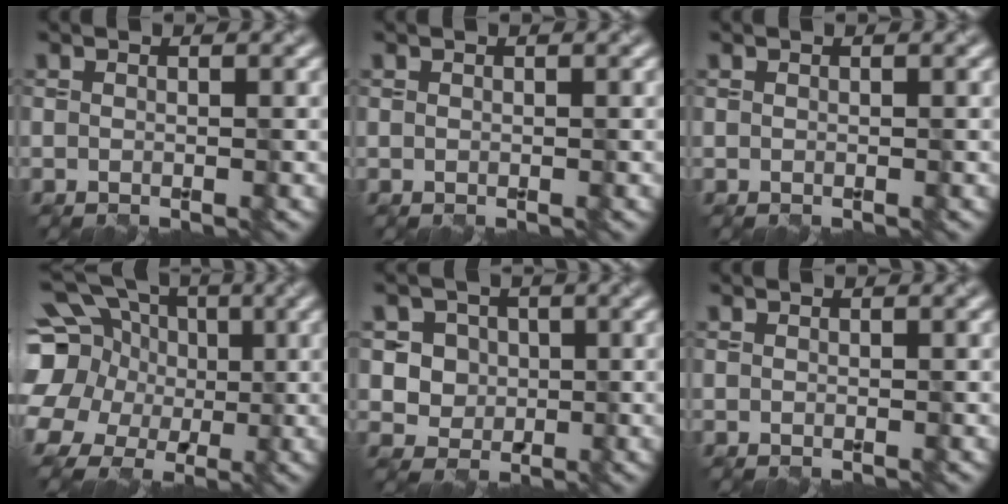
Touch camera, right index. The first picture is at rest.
{"total": 0.0}
{"total": 0.0}
{"total": 17.3, "force": [4.1, 15.0, 7.7], "torque": [-0.216, 0.035, 0.050]}
{"total": 4.6, "force": [1.1, 4.2, 1.6], "torque": [-0.018, 0.003, 0.020]}
{"total": 0.0}